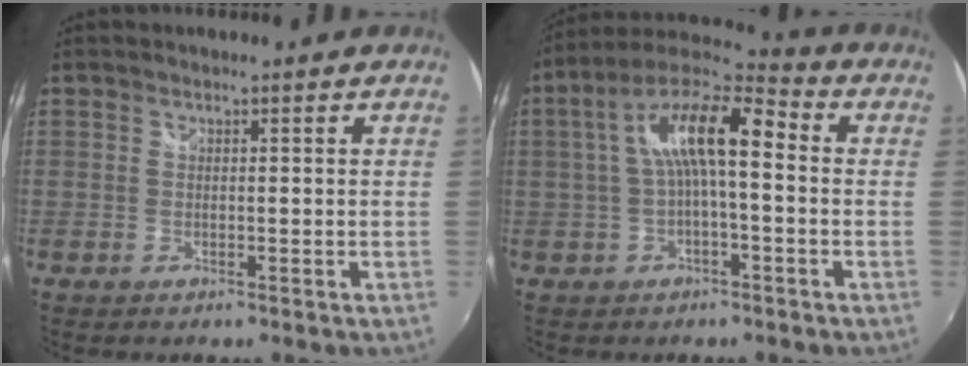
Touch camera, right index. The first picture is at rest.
{"total": 12.8, "force": [0.7, 3.8, 12.2], "torque": [-0.231, 0.029, 0.005]}